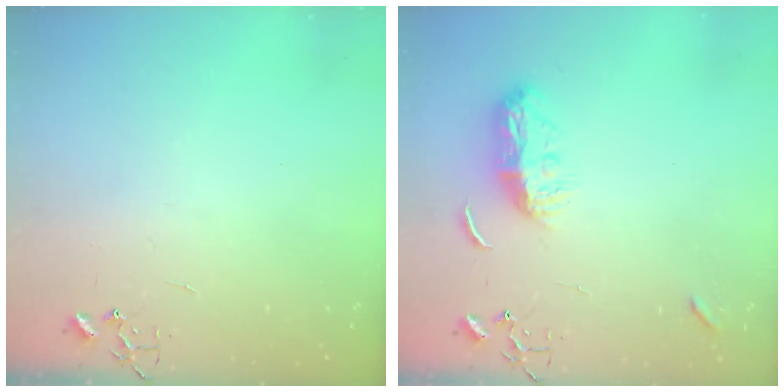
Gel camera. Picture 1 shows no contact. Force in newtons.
{"total": 9.1, "press": 9.1, "slide": 0.8}